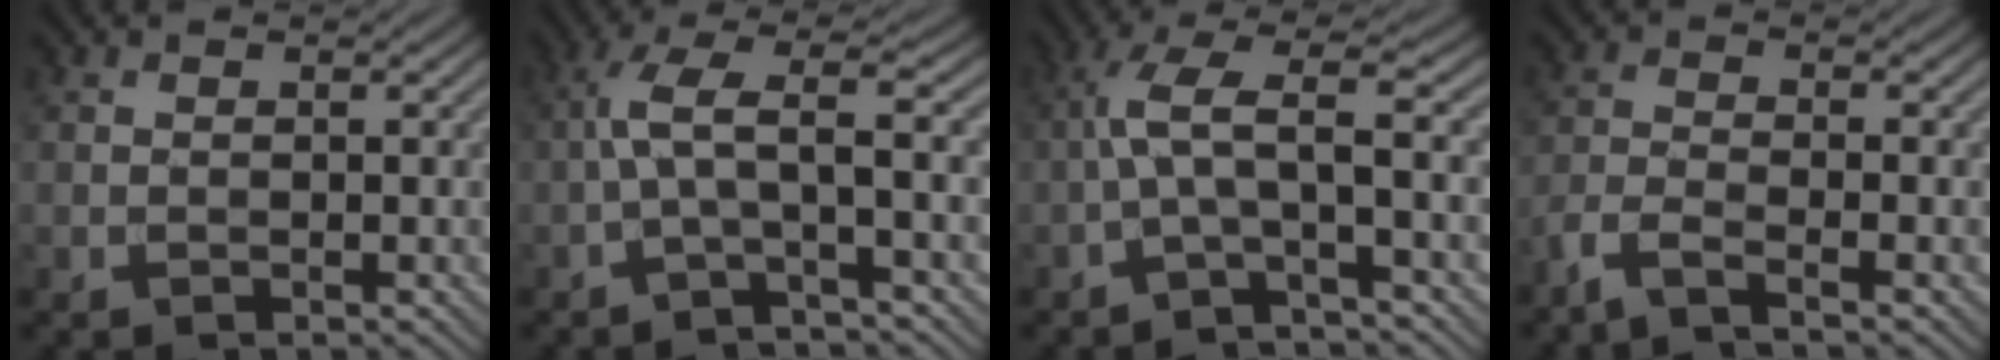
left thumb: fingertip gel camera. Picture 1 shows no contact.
{"total": 5.5, "force": [-1.0, 0.8, 5.3], "torque": [-0.106, 0.023, -0.036]}
{"total": 6.1, "force": [-1.1, 1.1, 5.9], "torque": [-0.115, 0.022, -0.038]}
{"total": 3.6, "force": [-2.7, 0.5, 2.3], "torque": [-0.047, -0.006, -0.073]}